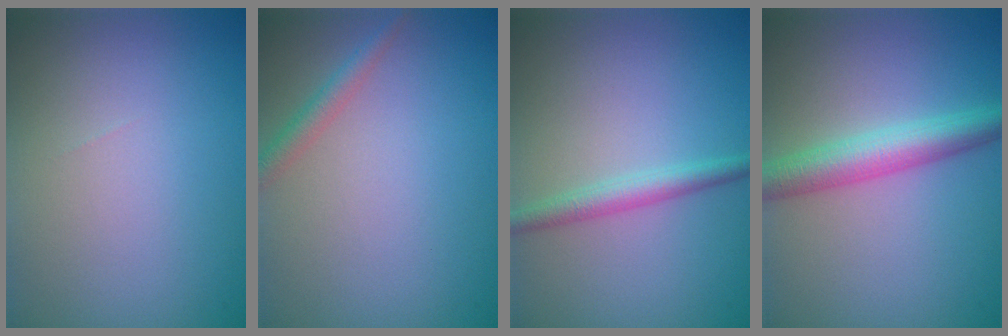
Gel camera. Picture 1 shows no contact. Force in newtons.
{"total": 1.7, "press": 1.7, "slide": 0.1}
{"total": 2.2, "press": 2.2, "slide": 0.1}
{"total": 4.4, "press": 4.4, "slide": 0.0}